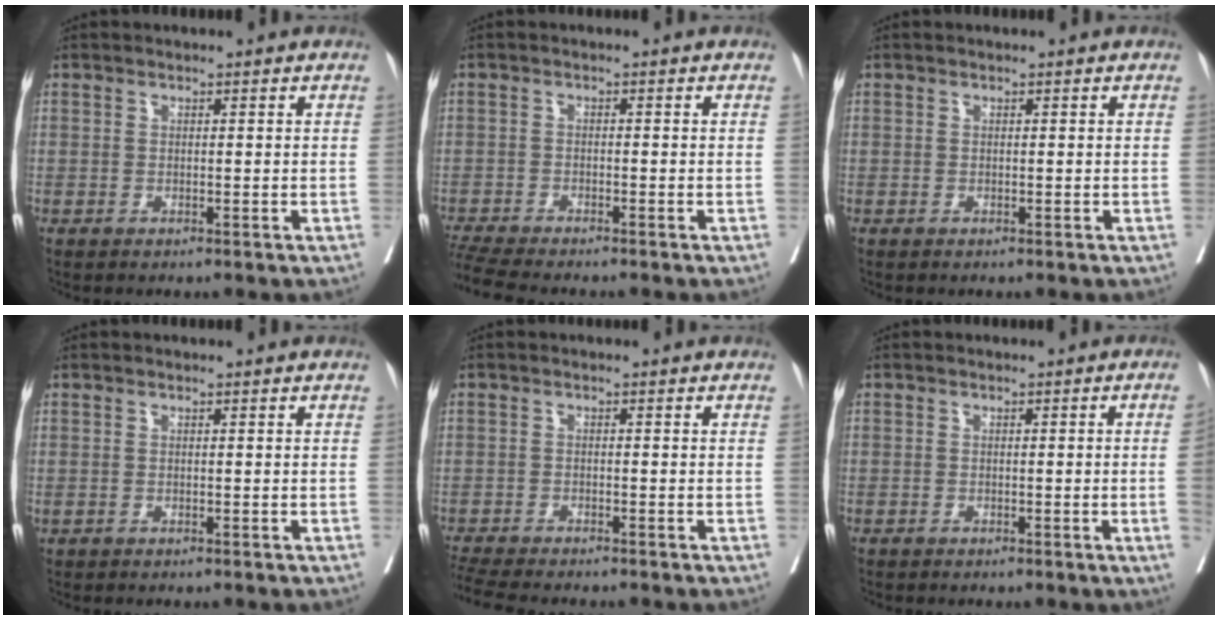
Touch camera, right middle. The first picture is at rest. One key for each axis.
{"total": 6.6, "fx": -6.0, "fy": 0.0, "fz": 2.7, "tx": -0.047, "ty": -0.015, "tz": -0.104}
{"total": 0.0}
{"total": 0.0}
{"total": 7.3, "fx": -6.6, "fy": 0.5, "fz": 3.1, "tx": -0.050, "ty": -0.013, "tz": -0.108}
{"total": 1.9, "fx": -0.4, "fy": -0.4, "fz": 1.8, "tx": -0.024, "ty": 0.000, "tz": -0.006}